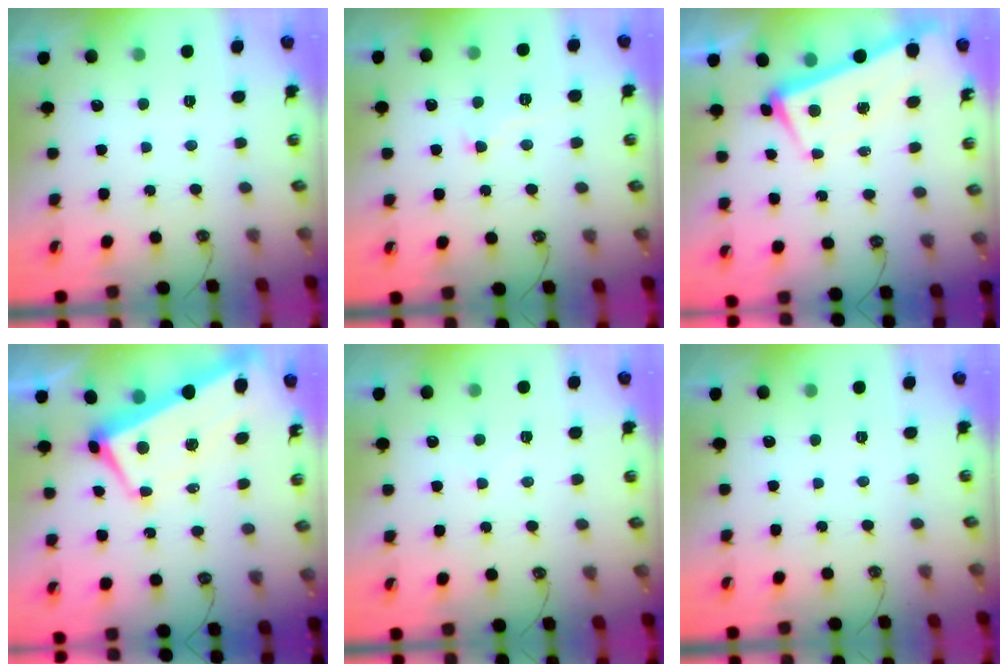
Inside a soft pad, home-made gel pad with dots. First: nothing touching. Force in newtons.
{"total": 2.2, "press": 2.2, "slide": 0.6}
{"total": 1.4, "press": 1.1, "slide": 0.8}
{"total": 1.7, "press": 1.0, "slide": 1.3}
{"total": 3.0, "press": 2.9, "slide": 0.4}
{"total": 0.0}